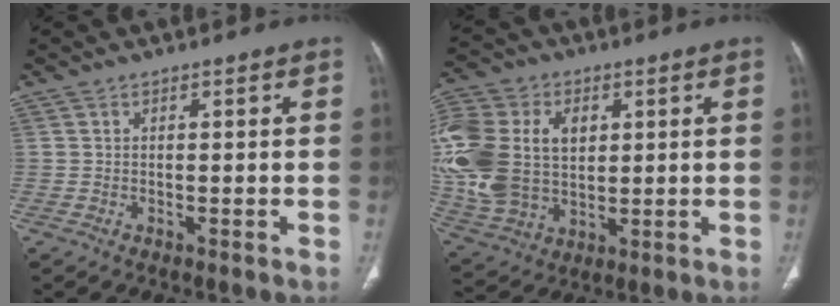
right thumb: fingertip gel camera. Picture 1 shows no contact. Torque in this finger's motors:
{"motor_torque": [2.49, 2.52, 1.82, 0.12, 0.28]}